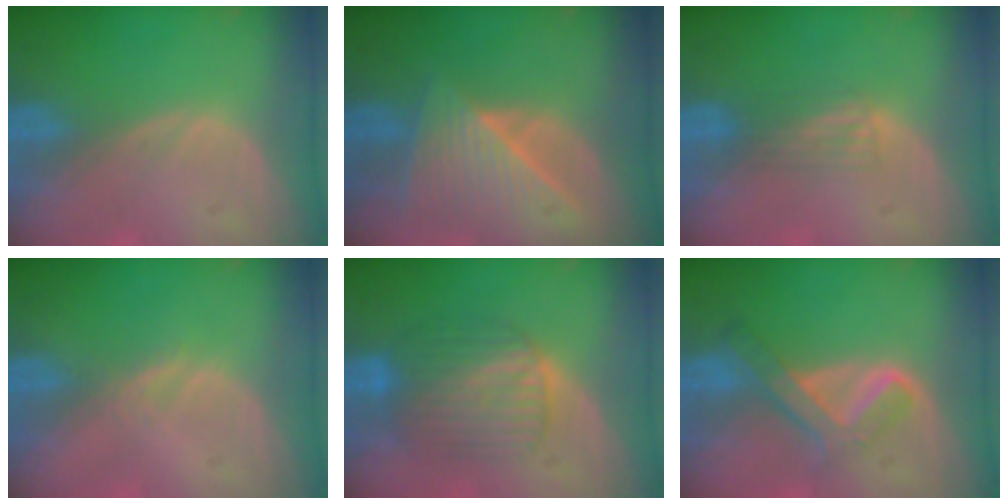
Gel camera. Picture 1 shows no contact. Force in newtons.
{"total": 8.3, "press": 7.5, "slide": 3.5}
{"total": 2.5, "press": 2.2, "slide": 1.3}
{"total": 1.2, "press": 1.0, "slide": 0.7}
{"total": 7.3, "press": 7.3, "slide": 0.3}
{"total": 6.7, "press": 5.7, "slide": 3.5}